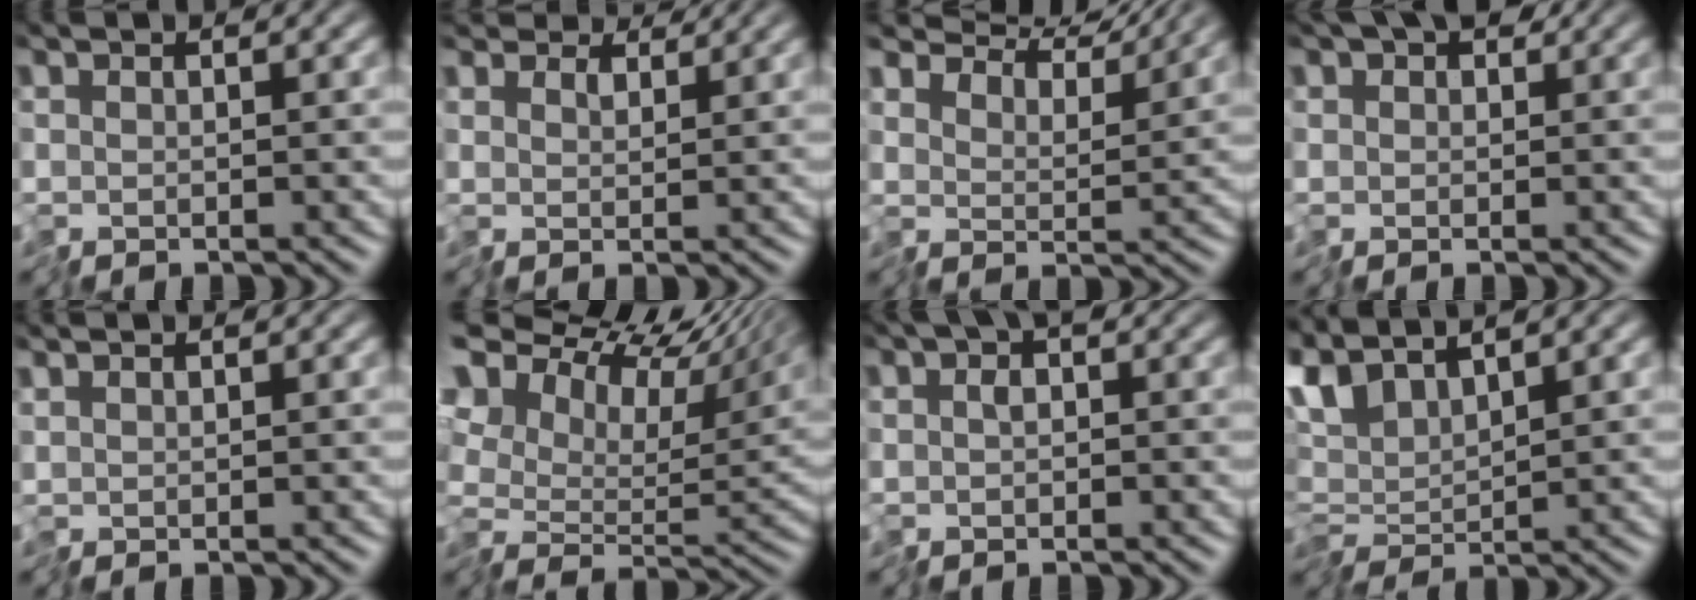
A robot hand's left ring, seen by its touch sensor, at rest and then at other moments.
{"total": 2.6, "force": [2.3, 1.1, 0.5], "torque": [-0.018, 0.005, 0.031]}
{"total": 6.8, "force": [6.4, 1.3, 1.8], "torque": [-0.040, 0.012, 0.081]}
{"total": 5.4, "force": [2.6, 3.4, 3.3], "torque": [-0.057, 0.023, 0.031]}
{"total": 0.8, "force": [0.8, -0.2, 0.0], "torque": [-0.001, 0.005, 0.016]}
{"total": 15.2, "force": [7.4, 9.0, 9.8], "torque": [-0.188, 0.036, 0.122]}
{"total": 3.1, "force": [0.9, 1.8, 2.3], "torque": [-0.035, 0.007, 0.012]}
{"total": 4.4, "force": [2.1, 1.6, 3.5], "torque": [-0.079, 0.008, 0.029]}